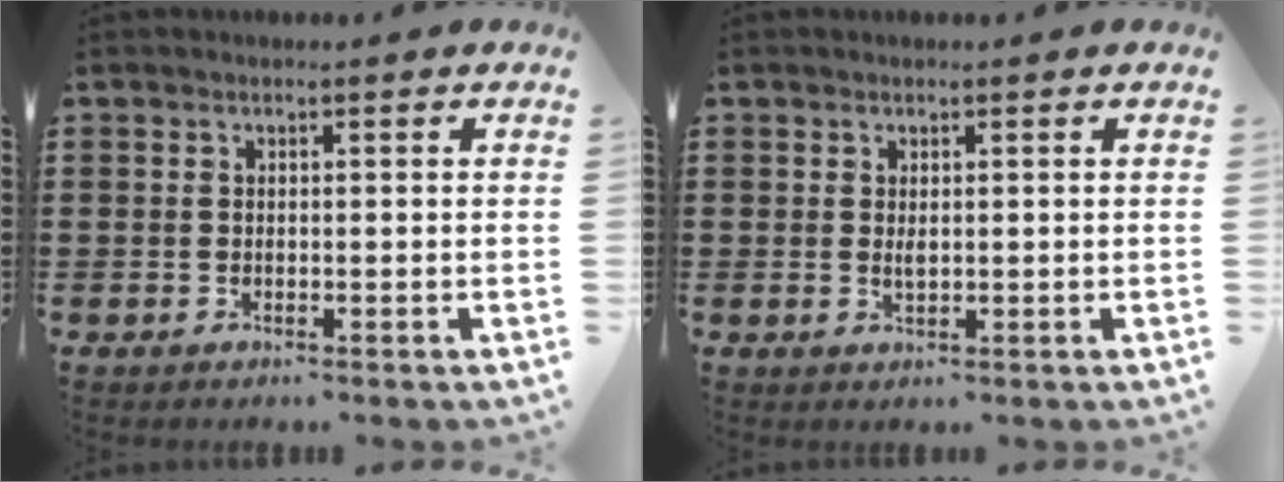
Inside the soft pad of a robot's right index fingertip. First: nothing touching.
{"total": 1.2, "force": [0.3, 0.5, 1.0], "torque": [-0.021, 0.004, 0.004]}